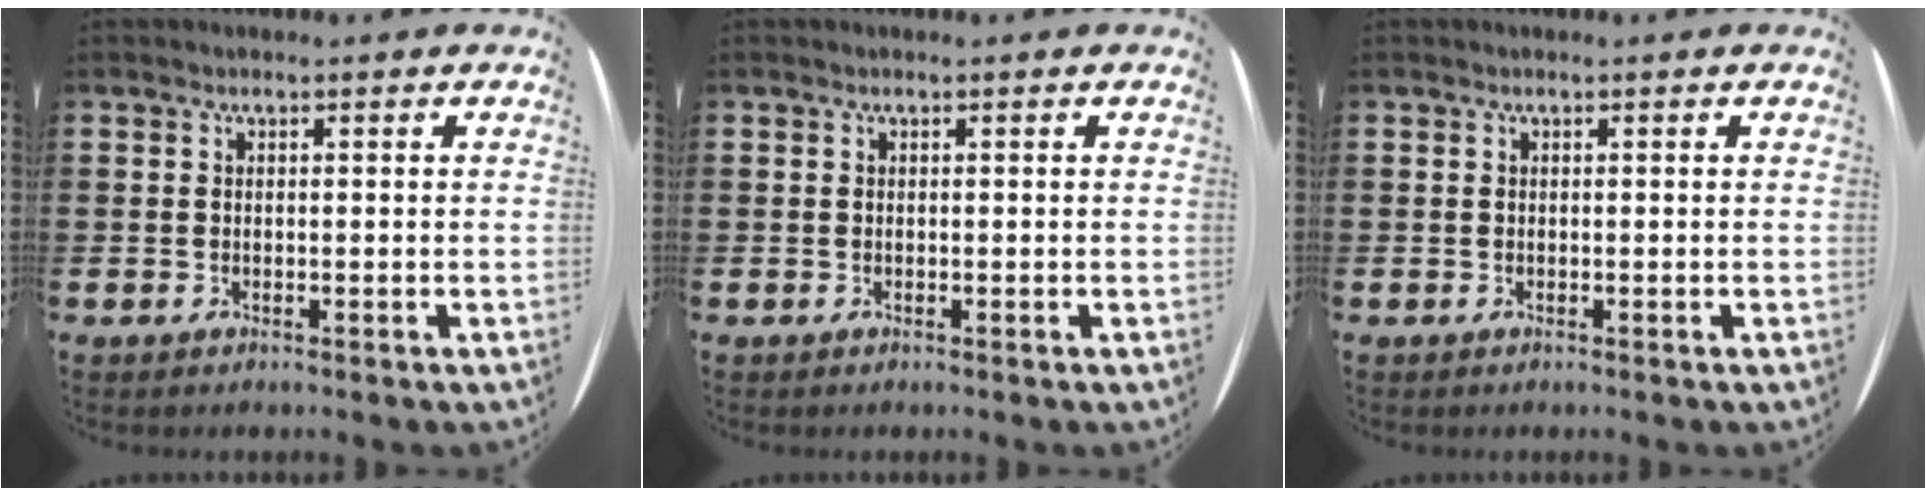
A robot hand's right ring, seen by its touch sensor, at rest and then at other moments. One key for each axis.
{"total": 0.0}
{"total": 0.0}